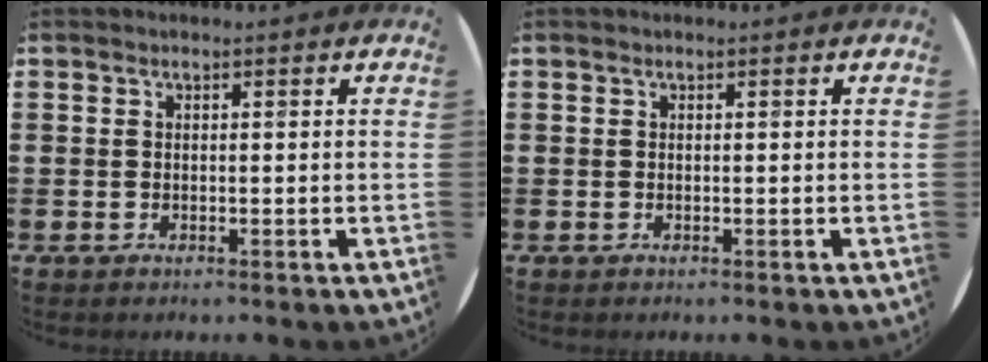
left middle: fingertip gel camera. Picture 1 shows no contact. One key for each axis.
{"total": 0.0}